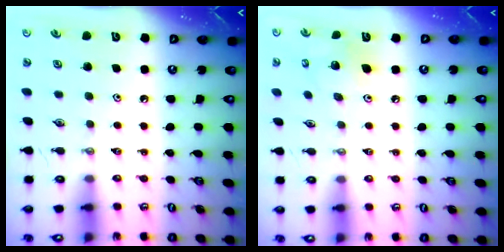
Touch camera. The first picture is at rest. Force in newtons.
{"total": 8.1, "press": 8.0, "slide": 1.2}